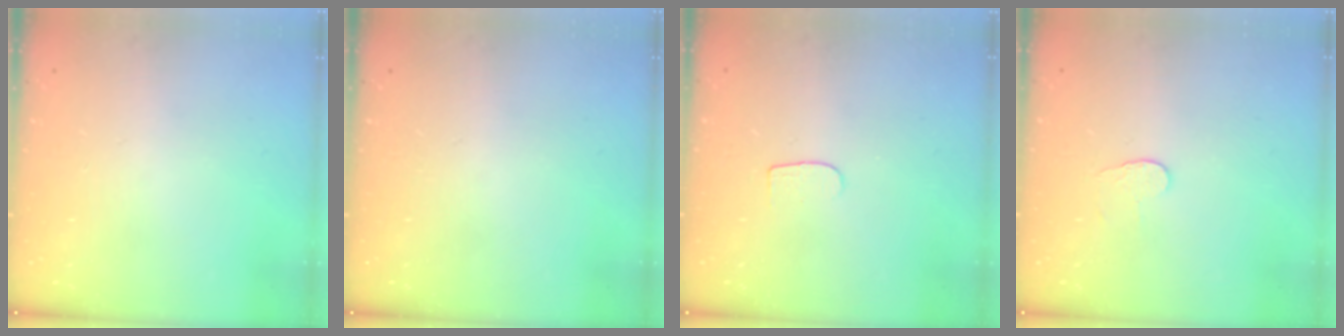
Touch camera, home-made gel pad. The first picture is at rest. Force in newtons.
{"total": 0.0}
{"total": 4.8, "press": 4.8, "slide": 0.5}
{"total": 3.1, "press": 3.1, "slide": 0.3}